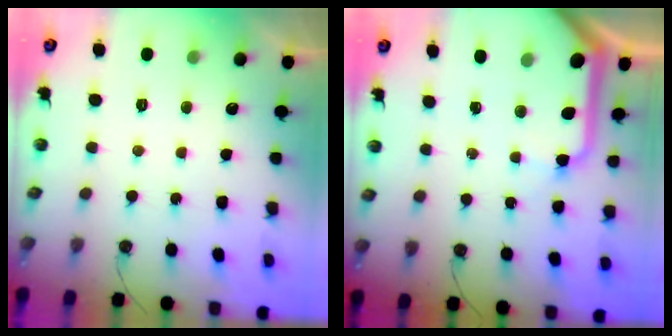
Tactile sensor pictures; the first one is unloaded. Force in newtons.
{"total": 13.3, "press": 13.2, "slide": 1.9}